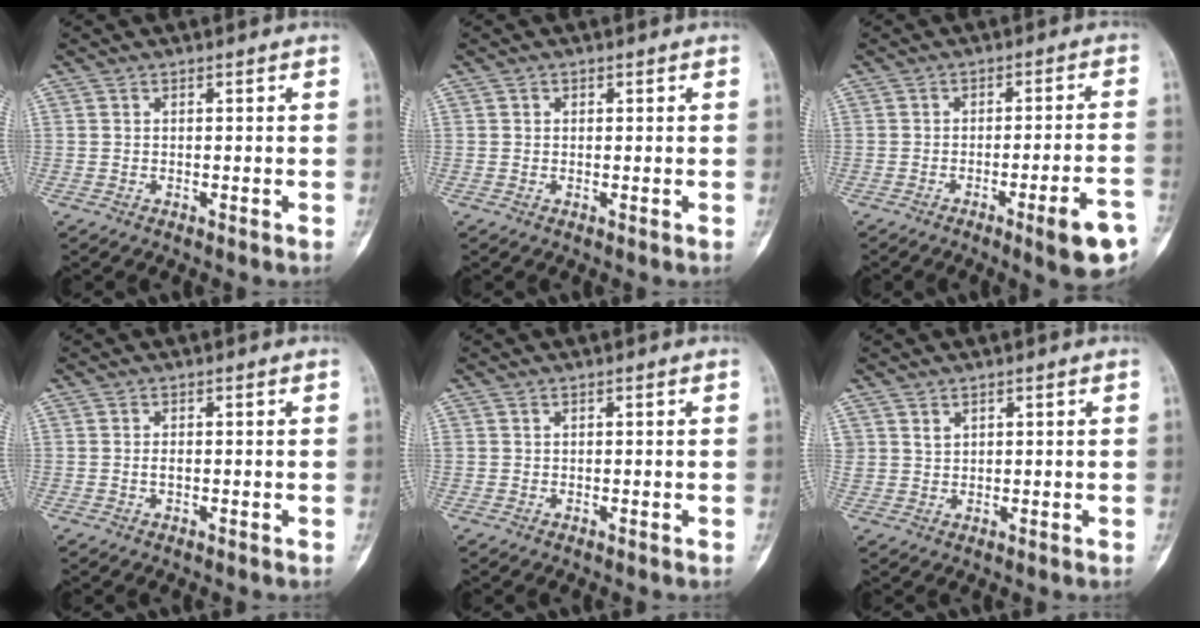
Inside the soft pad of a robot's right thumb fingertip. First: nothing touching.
{"total": 0.7, "force": [0.2, 0.7, 0.2], "torque": [0.003, 0.001, 0.002]}
{"total": 9.8, "force": [-4.8, 1.3, 8.4], "torque": [-0.108, 0.021, -0.061]}
{"total": 1.0, "force": [-0.1, 0.5, 0.9], "torque": [-0.013, 0.001, -0.003]}
{"total": 0.0}
{"total": 1.6, "force": [1.0, 1.1, 0.4], "torque": [0.005, -0.009, 0.020]}